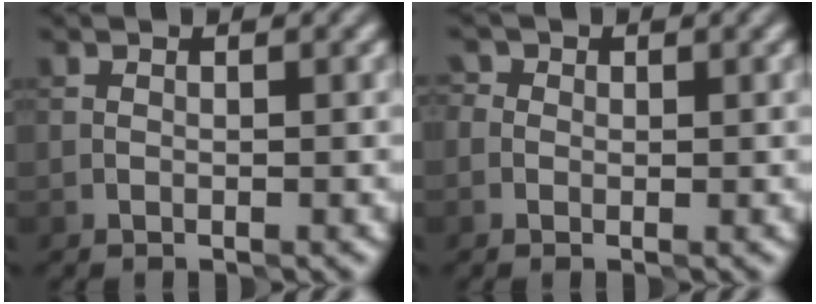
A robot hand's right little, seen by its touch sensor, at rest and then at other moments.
{"total": 1.8, "force": [0.6, 1.5, 0.7], "torque": [0.004, 0.007, -0.009]}